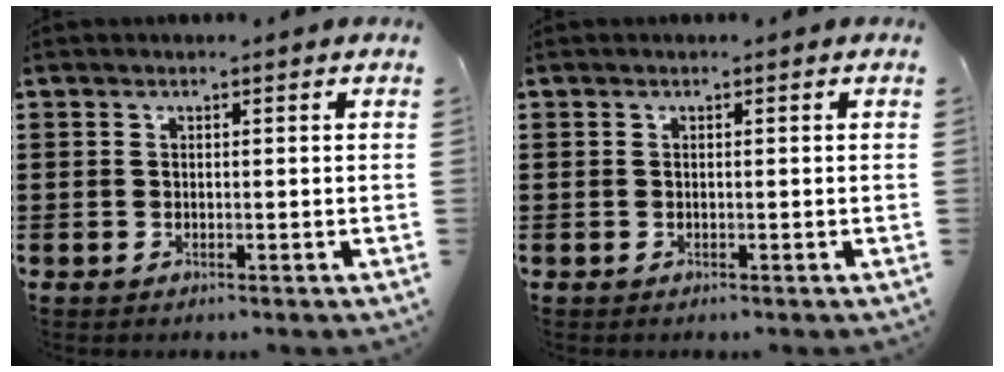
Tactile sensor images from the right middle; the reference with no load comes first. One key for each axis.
{"total": 0.0}